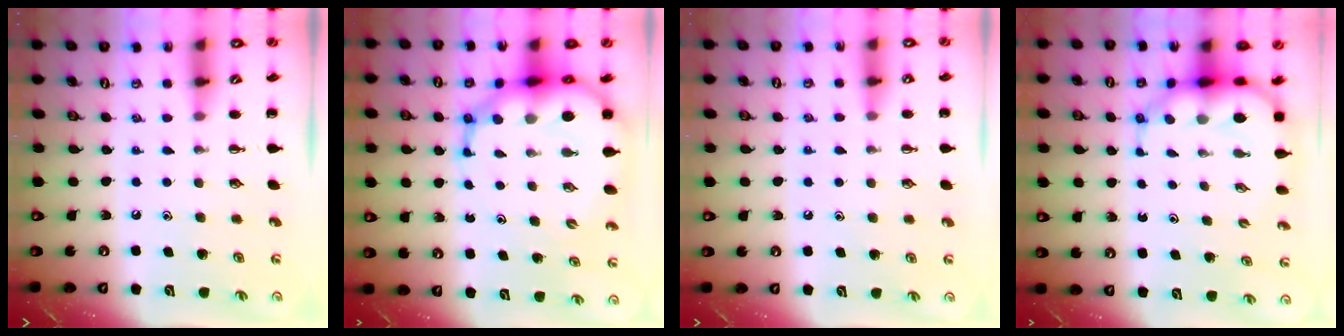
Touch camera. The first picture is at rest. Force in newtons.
{"total": 14.5, "press": 13.9, "slide": 4.1}
{"total": 6.2, "press": 6.0, "slide": 1.9}
{"total": 7.9, "press": 7.5, "slide": 2.2}